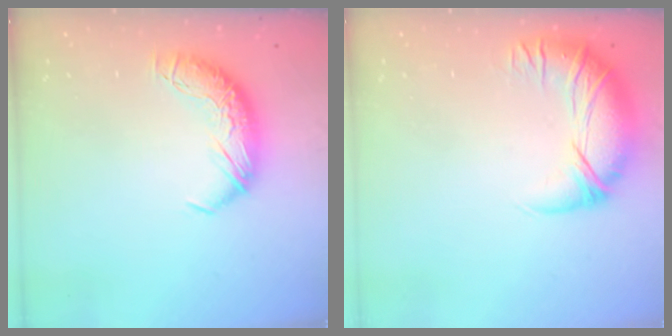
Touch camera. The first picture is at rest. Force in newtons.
{"total": 2.9, "press": 0.1, "slide": 2.9}